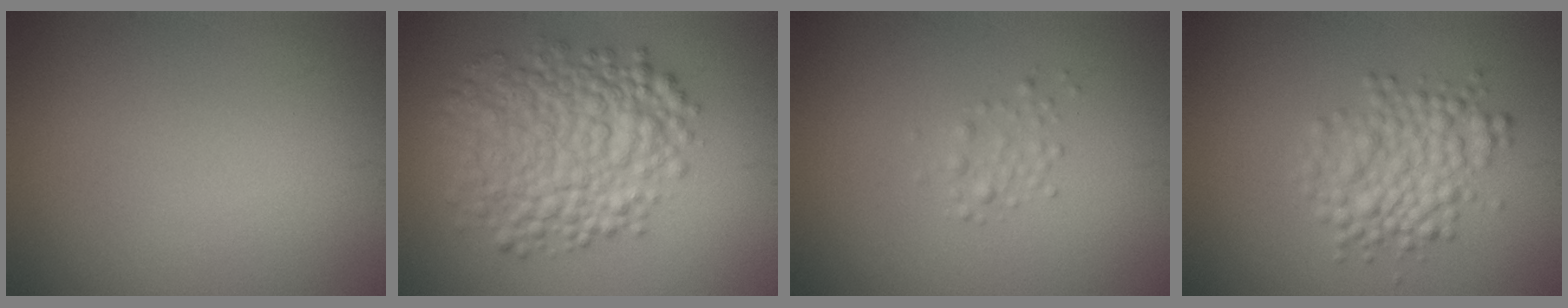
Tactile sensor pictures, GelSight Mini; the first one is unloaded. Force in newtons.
{"total": 8.0, "press": 8.0, "slide": 0.2}
{"total": 1.2, "press": 1.2, "slide": 0.0}
{"total": 4.2, "press": 4.2, "slide": 0.1}